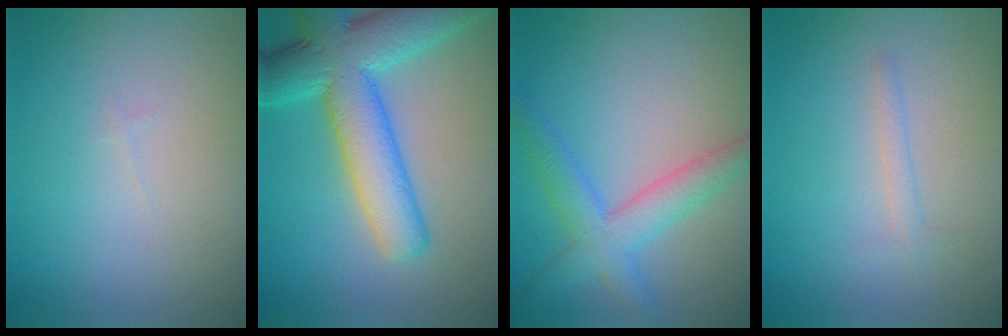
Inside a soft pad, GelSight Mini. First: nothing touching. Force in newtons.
{"total": 9.0, "press": 9.0, "slide": 0.7}
{"total": 4.1, "press": 4.1, "slide": 0.2}
{"total": 1.0, "press": 1.0, "slide": 0.0}